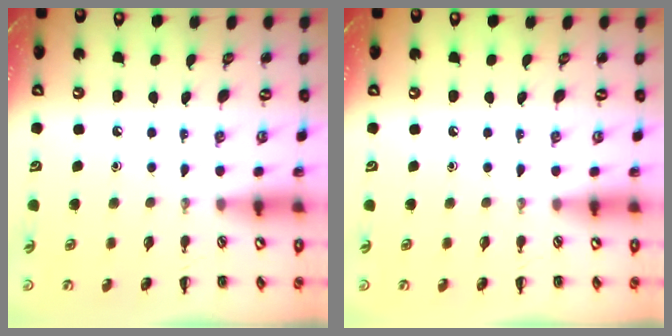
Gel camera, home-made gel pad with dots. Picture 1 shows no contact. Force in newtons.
{"total": 0.0}